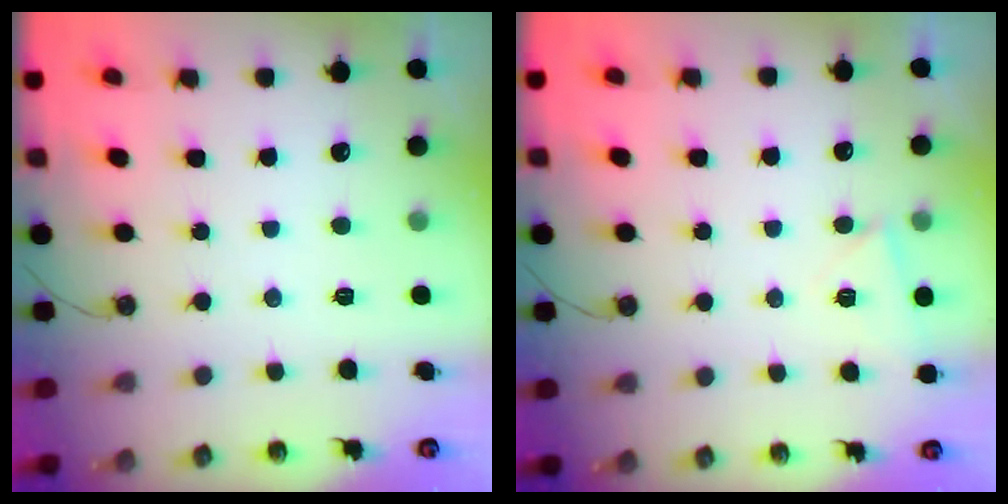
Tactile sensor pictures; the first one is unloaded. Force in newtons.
{"total": 5.2, "press": 4.8, "slide": 1.8}